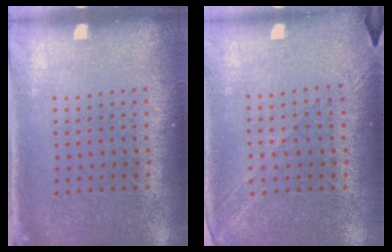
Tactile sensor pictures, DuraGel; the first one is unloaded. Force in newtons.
{"total": 1.4, "press": 1.2, "slide": 0.8}